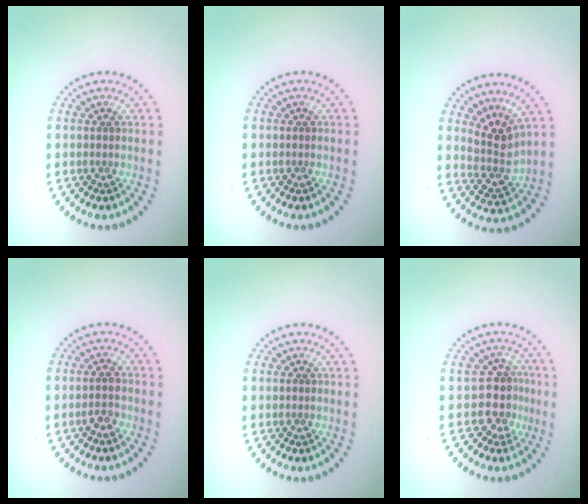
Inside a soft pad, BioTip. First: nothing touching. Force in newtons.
{"total": 0.0}
{"total": 3.0, "press": 2.3, "slide": 1.9}
{"total": 1.5, "press": 1.5, "slide": 0.3}
{"total": 0.0}
{"total": 2.9, "press": 2.2, "slide": 1.9}